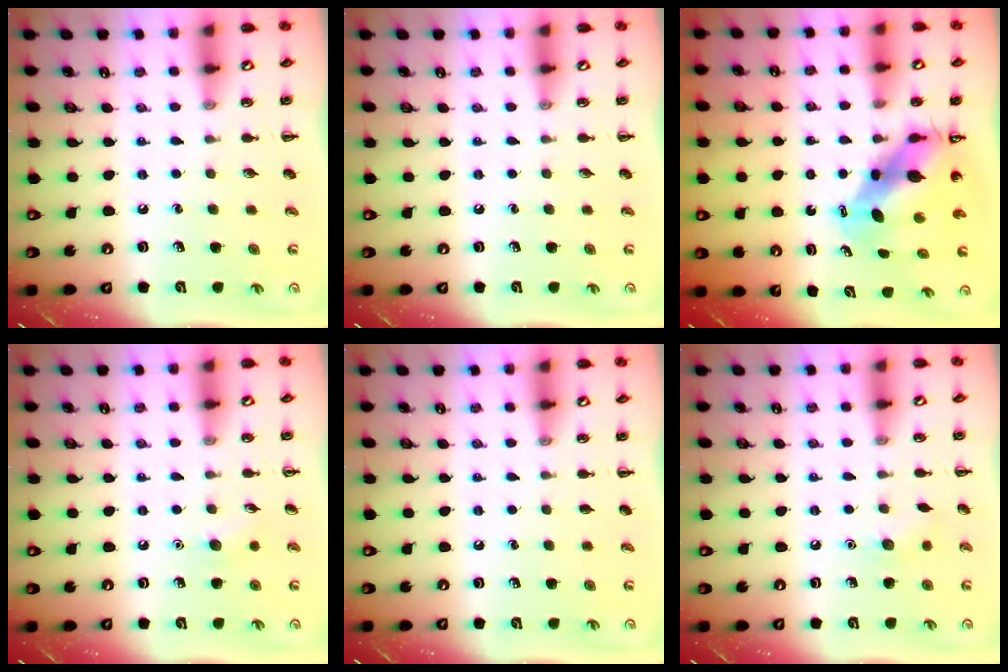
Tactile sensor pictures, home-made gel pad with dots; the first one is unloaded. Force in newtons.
{"total": 0.0}
{"total": 7.3, "press": 7.1, "slide": 1.9}
{"total": 5.0, "press": 4.8, "slide": 1.3}
{"total": 0.0}
{"total": 6.4, "press": 6.2, "slide": 1.8}